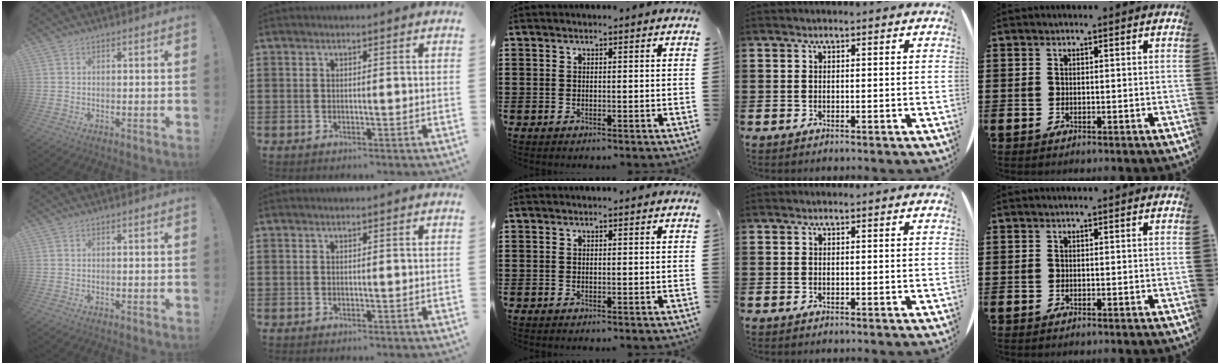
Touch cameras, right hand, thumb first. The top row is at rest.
{}